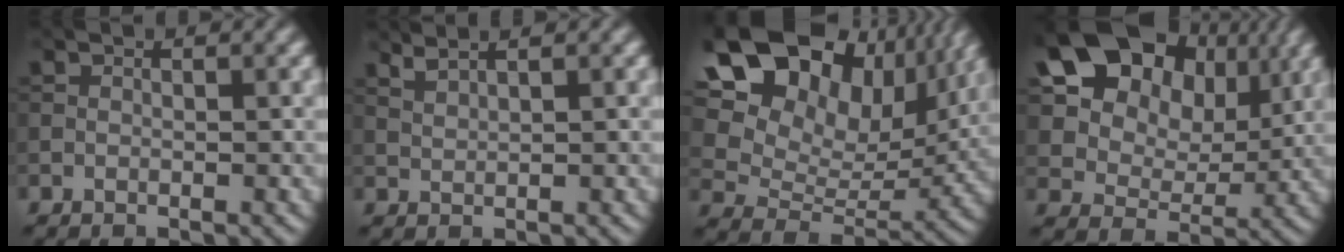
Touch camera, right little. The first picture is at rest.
{"total": 2.1, "force": [1.8, 0.5, 1.1], "torque": [-0.017, 0.003, 0.029]}
{"total": 18.7, "force": [10.0, 12.0, 10.3], "torque": [-0.212, 0.062, 0.178]}
{"total": 15.7, "force": [7.0, 11.2, 8.5], "torque": [-0.173, 0.054, 0.127]}